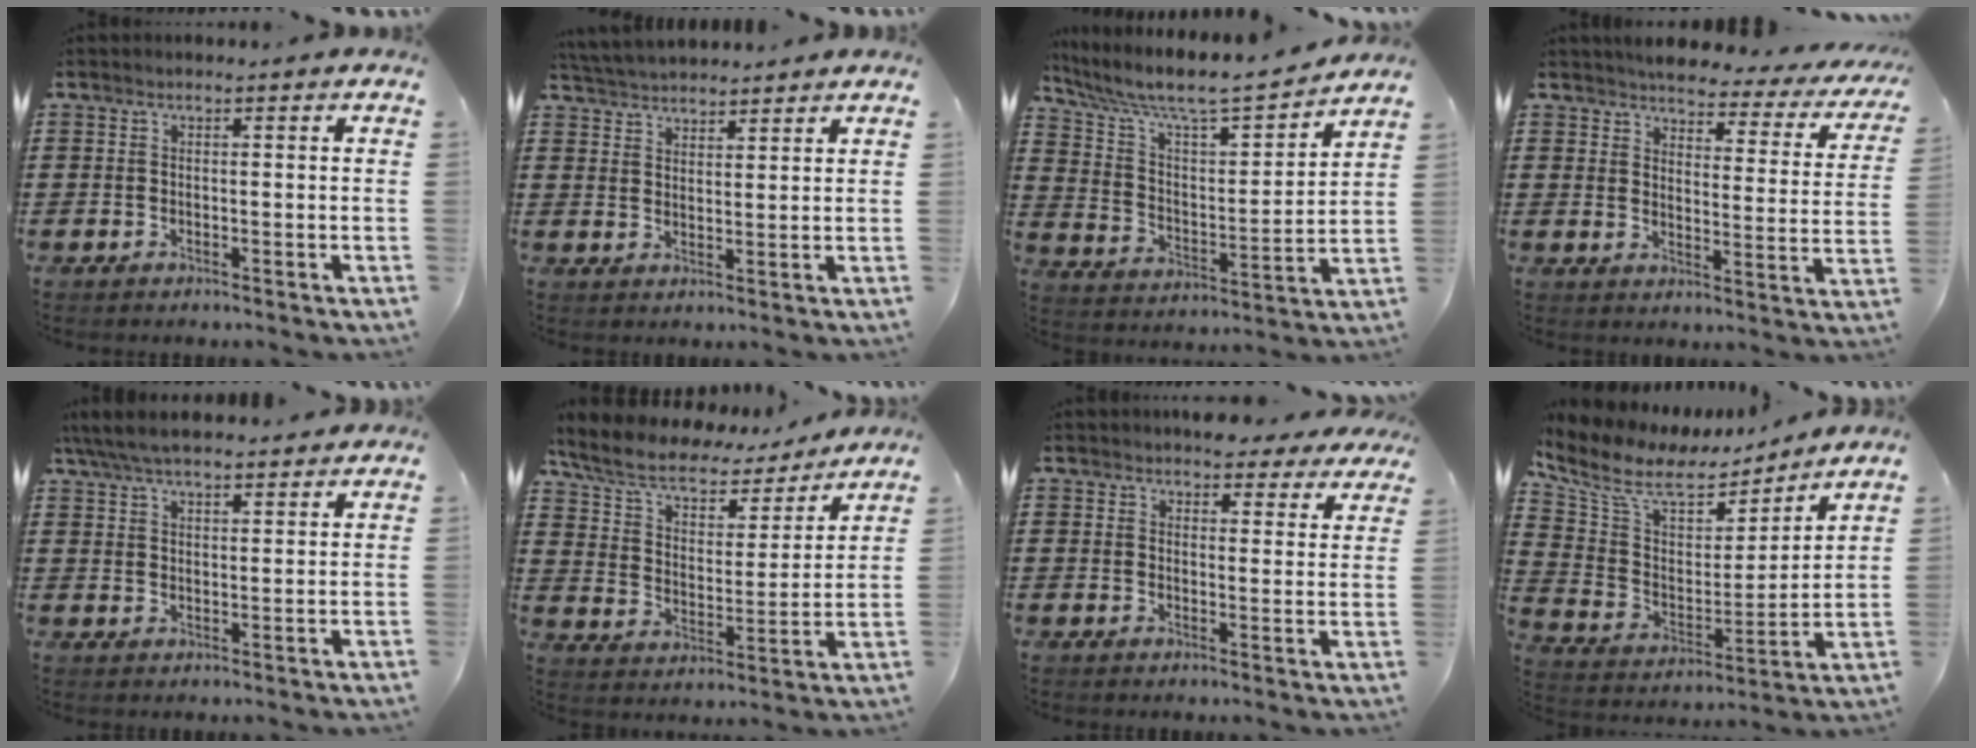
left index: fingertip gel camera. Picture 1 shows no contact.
{"total": 3.8, "force": [3.8, 0.4, 0.2], "torque": [-0.016, -0.010, 0.071]}
{"total": 6.8, "force": [6.0, 0.8, 3.1], "torque": [-0.088, -0.044, 0.096]}
{"total": 3.7, "force": [3.6, 0.5, 0.7], "torque": [-0.029, -0.031, 0.056]}
{"total": 5.7, "force": [5.1, 1.0, 2.3], "torque": [-0.061, -0.010, 0.094]}
{"total": 7.4, "force": [5.9, 2.8, 3.5], "torque": [-0.094, -0.033, 0.100]}
{"total": 4.2, "force": [4.0, 1.0, 0.5], "torque": [-0.015, -0.011, 0.076]}
{"total": 9.3, "force": [6.9, 4.0, 4.6], "torque": [-0.124, -0.034, 0.118]}